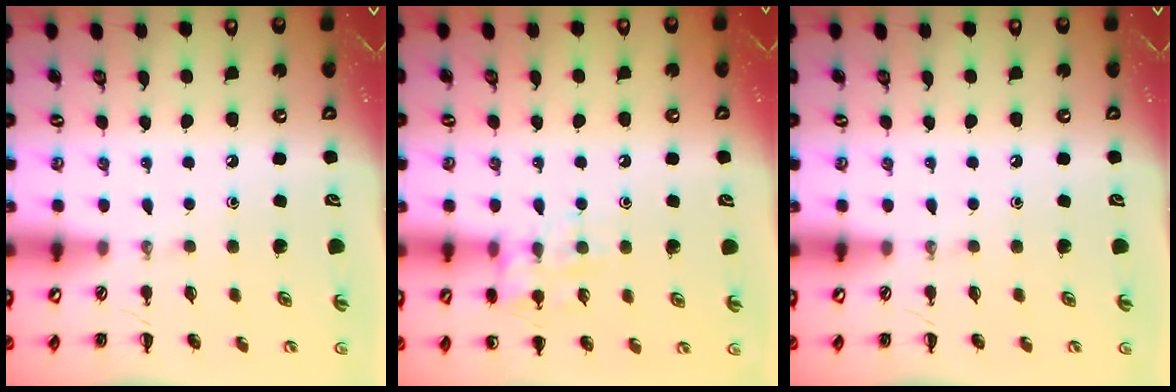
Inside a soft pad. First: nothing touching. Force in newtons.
{"total": 10.2, "press": 10.1, "slide": 1.4}
{"total": 0.0}